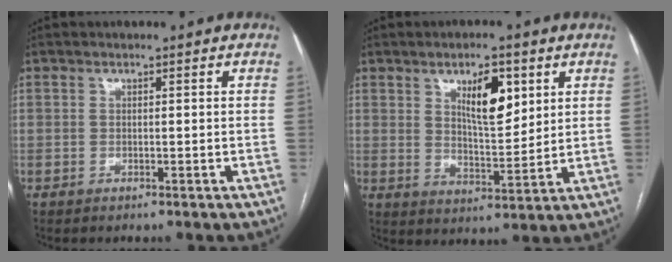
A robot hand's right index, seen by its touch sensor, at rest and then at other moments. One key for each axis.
{"total": 8.4, "fx": 3.7, "fy": 2.8, "fz": 7.0, "tx": -0.117, "ty": 0.001, "tz": 0.067}